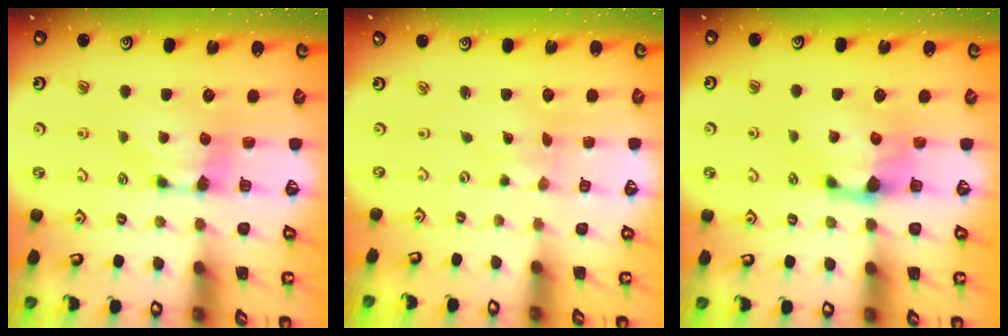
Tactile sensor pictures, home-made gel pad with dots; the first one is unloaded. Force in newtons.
{"total": 6.0, "press": 6.0, "slide": 0.4}
{"total": 1.9, "press": 1.3, "slide": 1.4}